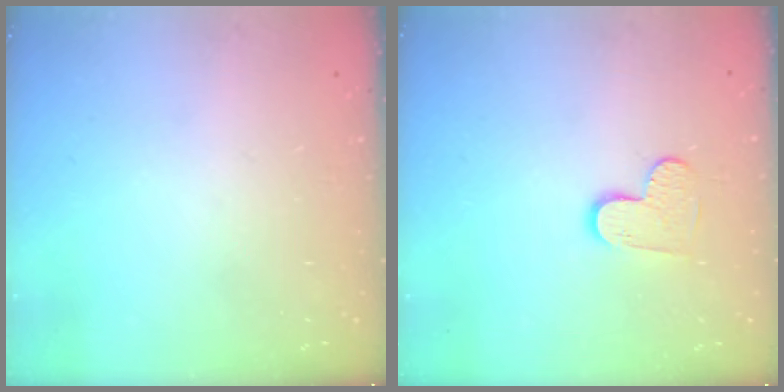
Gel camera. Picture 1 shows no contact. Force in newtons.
{"total": 6.3, "press": 6.3, "slide": 0.1}